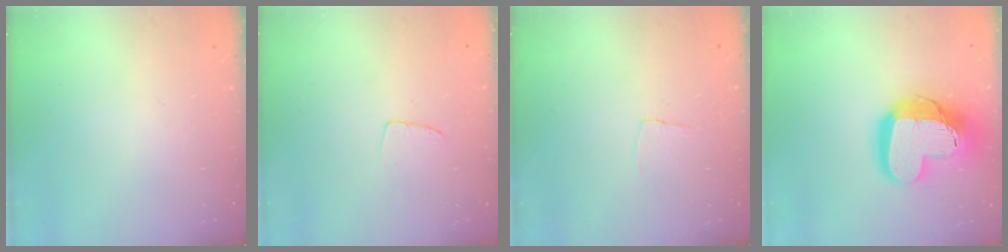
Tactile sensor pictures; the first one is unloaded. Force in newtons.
{"total": 3.1, "press": 3.1, "slide": 0.2}
{"total": 3.5, "press": 3.4, "slide": 0.2}
{"total": 19.5, "press": 19.5, "slide": 1.6}